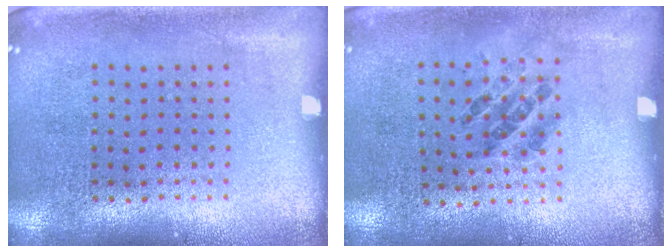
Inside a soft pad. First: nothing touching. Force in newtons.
{"total": 1.1, "press": 0.7, "slide": 0.9}